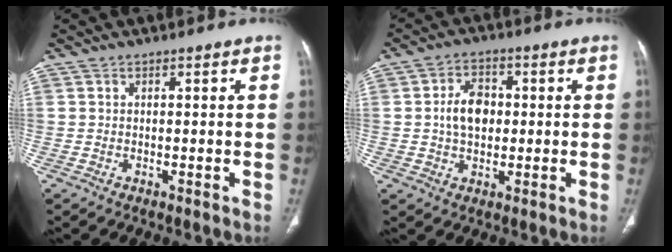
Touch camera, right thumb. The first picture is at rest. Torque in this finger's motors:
{"motor_torque": [0.17, 0.80, 1.16, -0.25, 0.02]}